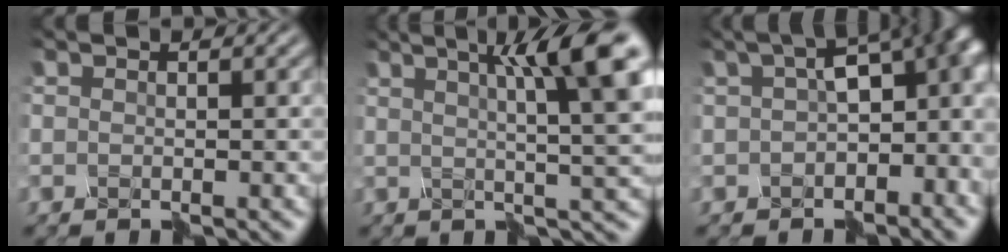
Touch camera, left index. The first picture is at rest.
{"total": 9.6, "force": [3.7, 1.8, 8.7], "torque": [-0.100, 0.022, 0.048]}
{"total": 9.9, "force": [-0.2, 5.7, 8.1], "torque": [-0.100, 0.005, 0.000]}